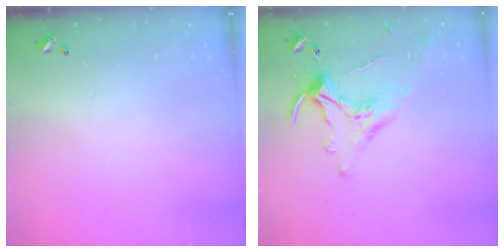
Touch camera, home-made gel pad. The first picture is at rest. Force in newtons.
{"total": 1.1, "press": 0.3, "slide": 1.0}